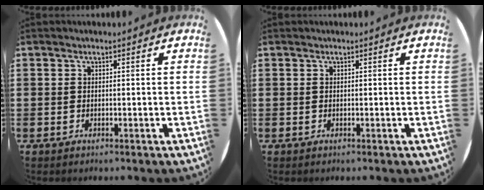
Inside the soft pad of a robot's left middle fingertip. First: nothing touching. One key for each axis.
{"total": 0.0}